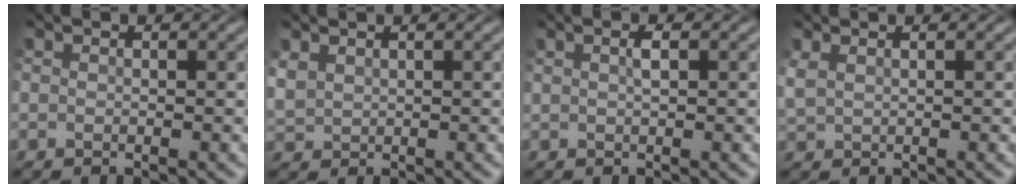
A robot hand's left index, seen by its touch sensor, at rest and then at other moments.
{"total": 1.6, "force": [1.0, 1.1, 0.7], "torque": [-0.024, 0.001, 0.027]}
{"total": 1.1, "force": [0.3, 0.3, 1.0], "torque": [-0.023, 0.001, 0.006]}
{"total": 1.5, "force": [0.9, 0.7, 1.0], "torque": [-0.032, 0.002, 0.022]}